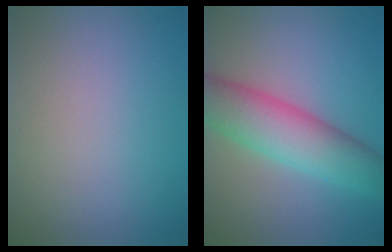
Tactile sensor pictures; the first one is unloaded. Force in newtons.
{"total": 7.3, "press": 7.3, "slide": 0.2}